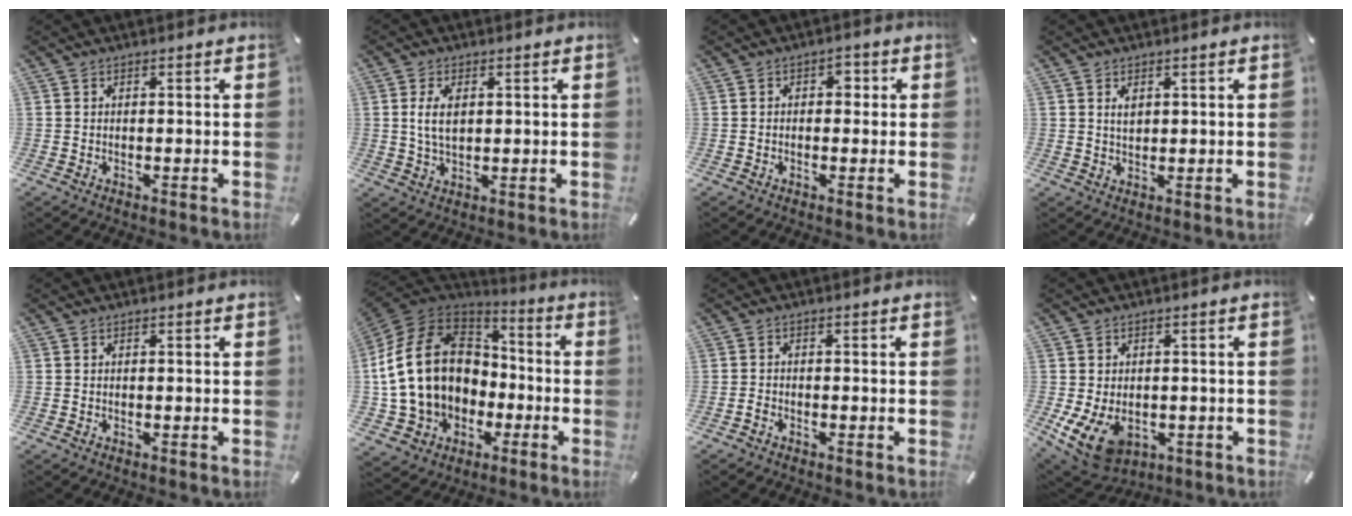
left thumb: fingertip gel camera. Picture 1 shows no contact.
{"total": 5.6, "force": [1.2, 3.1, 4.6], "torque": [-0.102, -0.001, 0.013]}
{"total": 2.5, "force": [-0.2, 1.9, 1.6], "torque": [-0.018, 0.006, -0.012]}
{"total": 2.5, "force": [1.0, 1.6, 1.7], "torque": [-0.029, -0.001, 0.016]}
{"total": 0.0}
{"total": 21.3, "force": [0.0, 17.1, 12.6], "torque": [-0.267, 0.019, 0.007]}
{"total": 1.5, "force": [-1.0, 0.8, 0.8], "torque": [-0.014, 0.003, -0.019]}
{"total": 9.7, "force": [-3.0, 7.0, 6.1], "torque": [-0.125, 0.004, -0.051]}